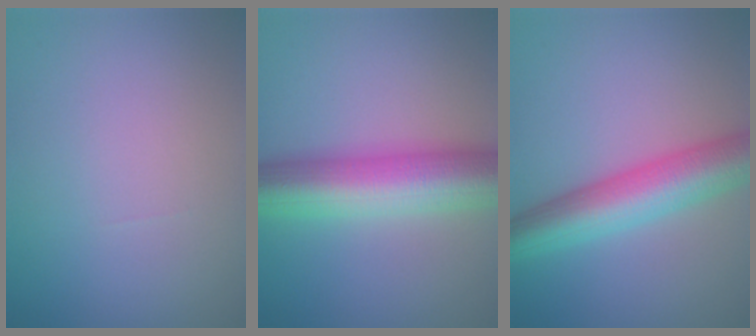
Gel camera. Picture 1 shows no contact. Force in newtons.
{"total": 9.9, "press": 9.9, "slide": 0.2}
{"total": 7.5, "press": 7.5, "slide": 0.1}